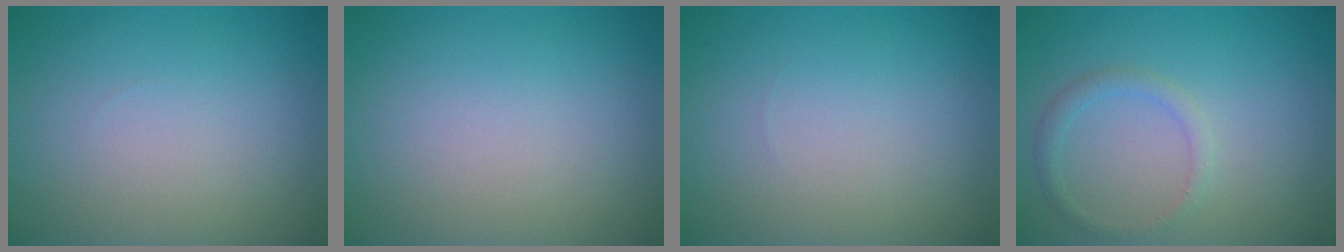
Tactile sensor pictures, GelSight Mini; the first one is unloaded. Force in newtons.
{"total": 0.0}
{"total": 0.0}
{"total": 1.4, "press": 1.4, "slide": 0.2}